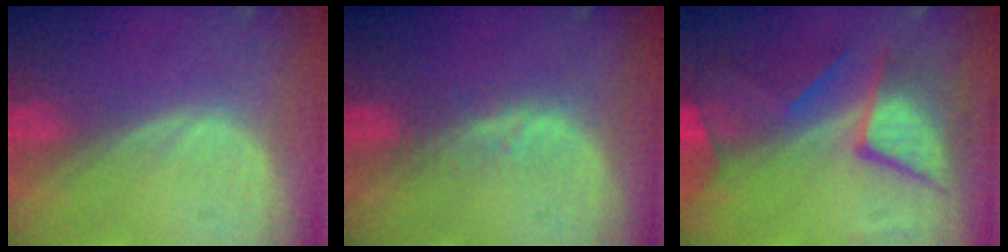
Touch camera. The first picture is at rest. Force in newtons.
{"total": 2.1, "press": 2.1, "slide": 0.2}
{"total": 8.9, "press": 8.8, "slide": 0.7}